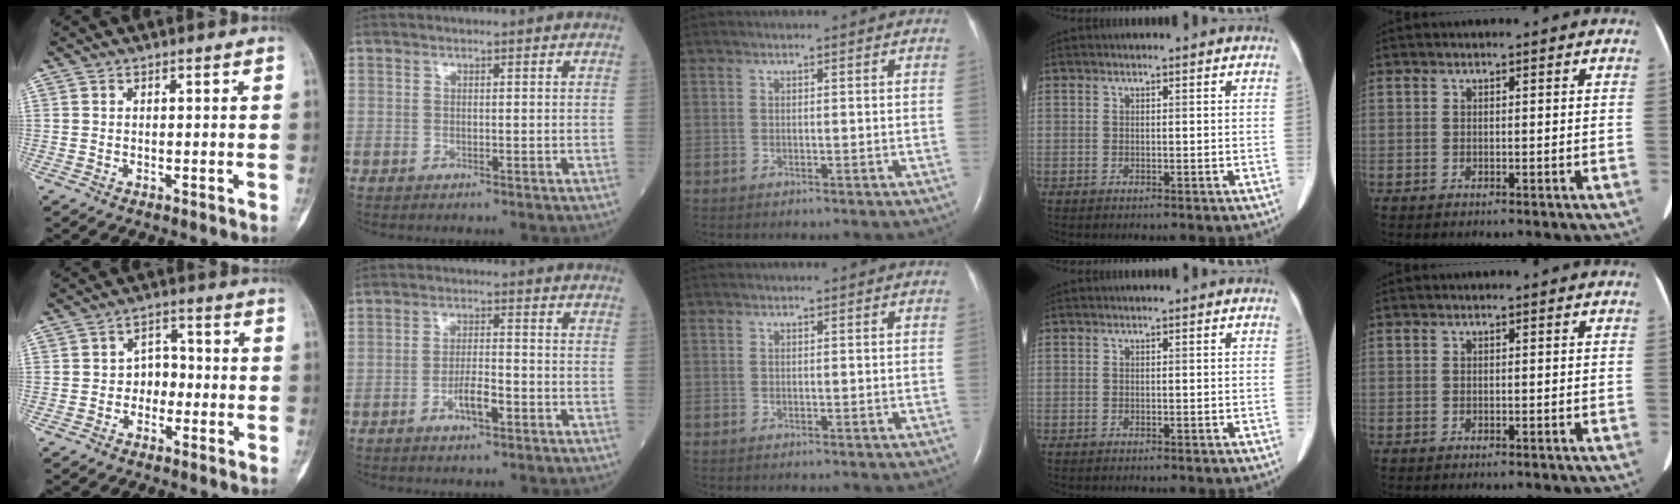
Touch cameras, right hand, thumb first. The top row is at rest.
{"thumb": {"total": 4.6, "force": [-1.1, 3.7, 2.4], "torque": [-0.008, 0.022, -0.029]}, "index": {"total": 4.4, "force": [-2.1, 0.9, 3.8], "torque": [-0.070, 0.002, -0.039]}}